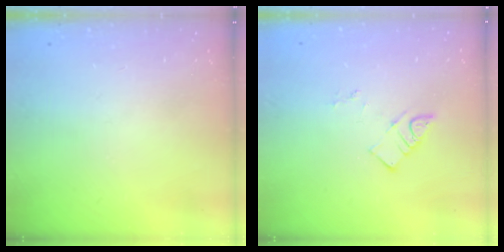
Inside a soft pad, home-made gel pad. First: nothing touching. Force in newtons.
{"total": 3.6, "press": 3.6, "slide": 0.3}